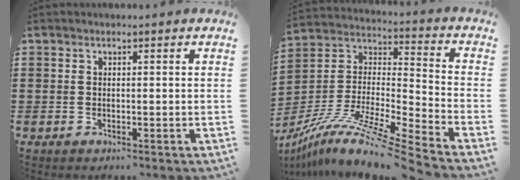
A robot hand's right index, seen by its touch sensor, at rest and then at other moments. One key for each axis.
{"total": 11.4, "fx": -9.4, "fy": -0.3, "fz": 6.4, "tx": -0.128, "ty": -0.009, "tz": -0.189}